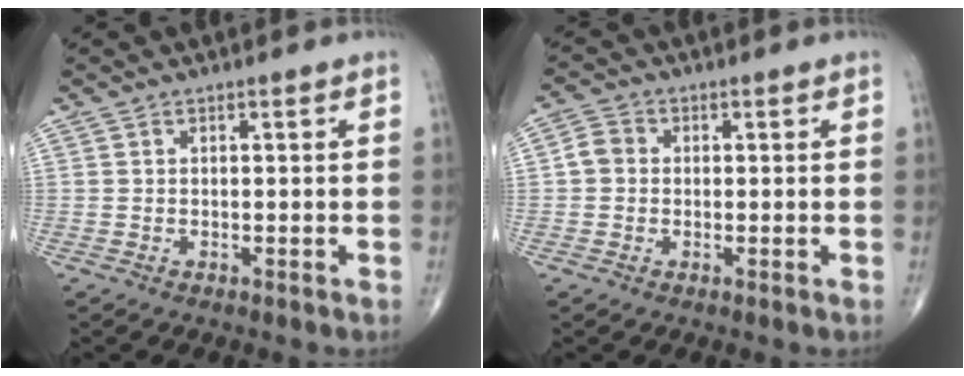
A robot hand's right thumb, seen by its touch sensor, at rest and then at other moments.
{"total": 3.3, "force": [-0.1, 2.9, 1.5], "torque": [-0.020, 0.009, -0.009]}